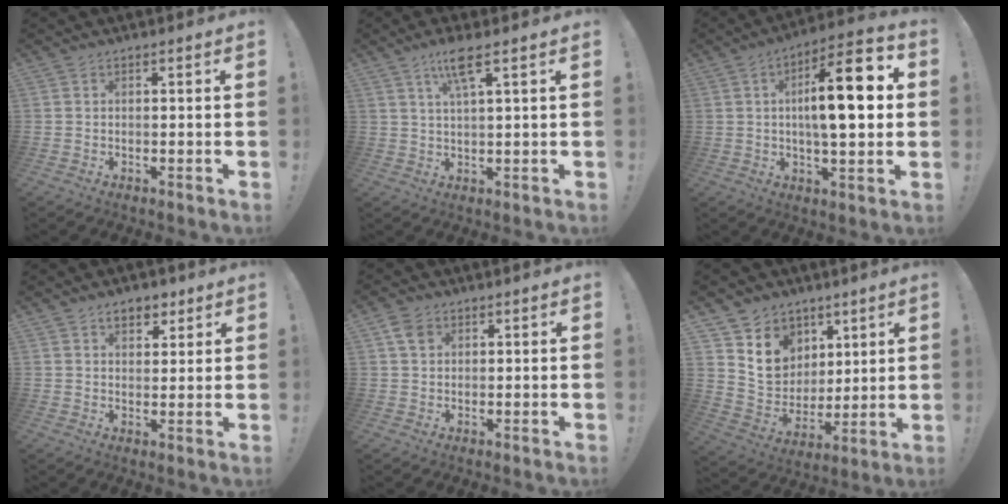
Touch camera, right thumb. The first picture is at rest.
{"total": 6.6, "force": [3.5, 0.9, 5.5], "torque": [-0.099, -0.001, 0.055]}
{"total": 16.4, "force": [1.7, 5.1, 15.4], "torque": [-0.250, 0.005, 0.016]}
{"total": 6.4, "force": [3.8, 4.1, 3.1], "torque": [-0.035, -0.009, 0.067]}
{"total": 4.1, "force": [1.7, 3.1, 2.1], "torque": [-0.037, 0.004, 0.035]}
{"total": 12.4, "force": [6.6, 10.1, 2.5], "torque": [-0.036, -0.053, 0.139]}